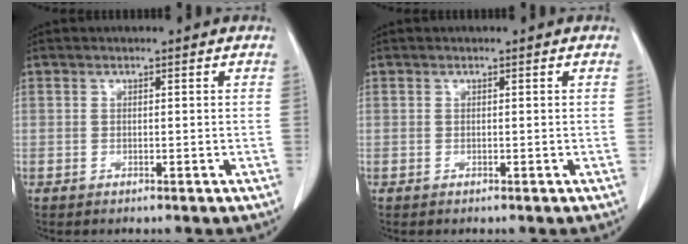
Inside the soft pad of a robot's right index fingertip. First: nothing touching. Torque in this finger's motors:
{"motor_torque": [0.00, 0.00, 0.00, 0.00]}